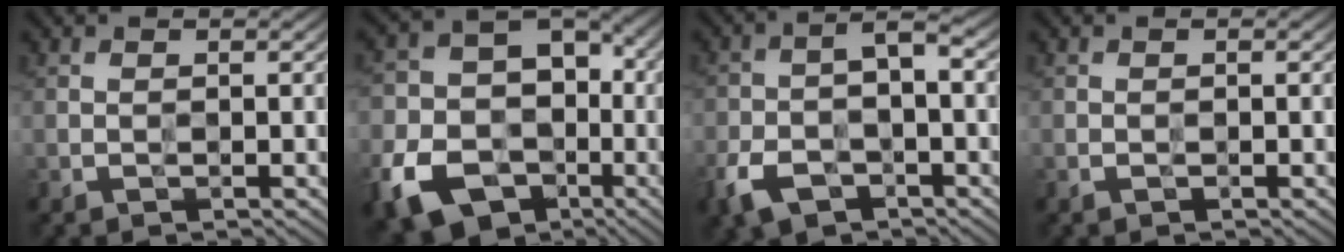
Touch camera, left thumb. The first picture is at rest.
{"total": 14.9, "force": [-5.8, 11.3, 7.9], "torque": [-0.176, -0.033, -0.104]}
{"total": 7.3, "force": [-3.5, 3.7, 5.2], "torque": [-0.109, -0.006, -0.073]}
{"total": 0.6, "force": [-0.3, 0.3, 0.4], "torque": [-0.007, -0.002, -0.006]}